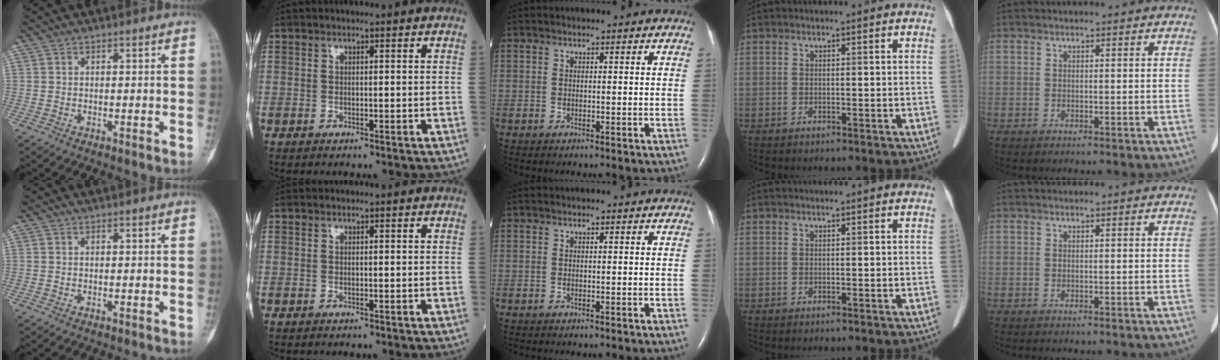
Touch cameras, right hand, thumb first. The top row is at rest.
{}